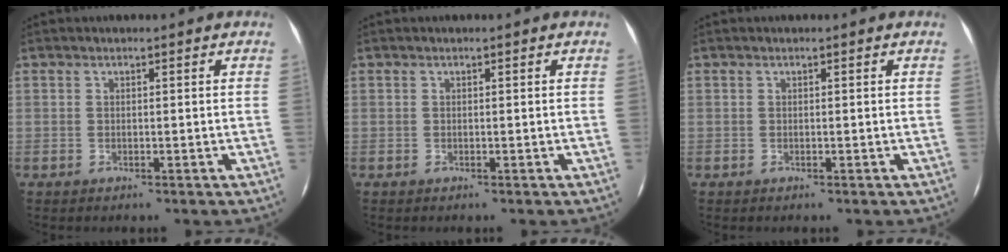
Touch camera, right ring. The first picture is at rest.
{"total": 0.0}
{"total": 0.0}